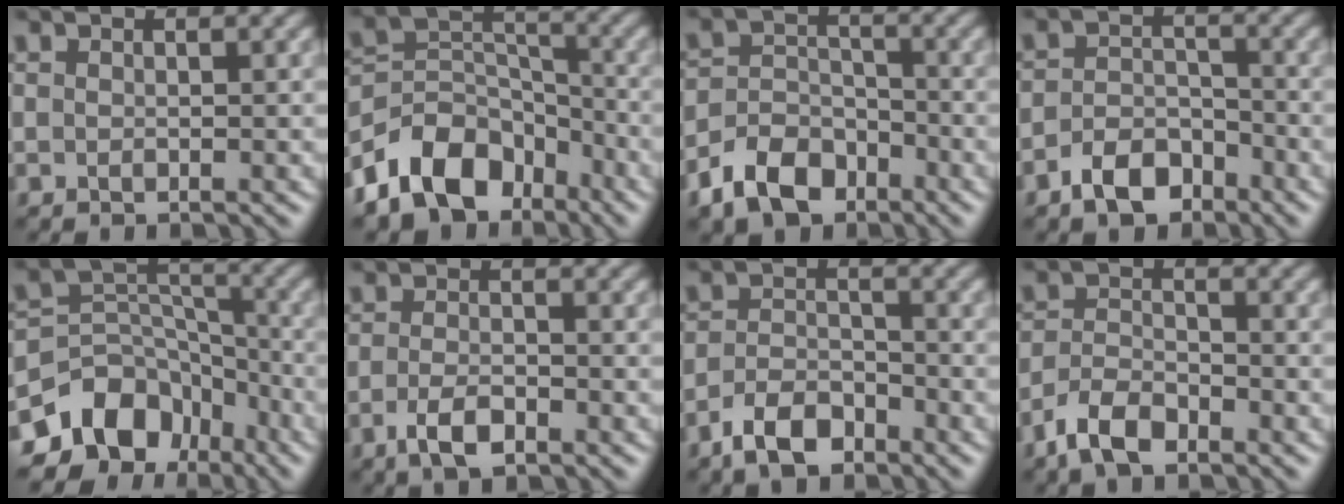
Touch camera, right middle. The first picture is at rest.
{"total": 8.6, "force": [-5.5, 5.6, 3.6], "torque": [-0.060, 0.002, -0.114]}
{"total": 5.3, "force": [-3.4, 3.4, 2.3], "torque": [-0.049, -0.001, -0.069]}
{"total": 3.7, "force": [-2.5, 2.1, 1.8], "torque": [-0.032, 0.003, -0.050]}
{"total": 9.1, "force": [-5.9, 6.2, 2.8], "torque": [-0.039, 0.016, -0.109]}
{"total": 2.8, "force": [-1.3, 1.1, 2.1], "torque": [-0.049, -0.002, -0.029]}
{"total": 4.0, "force": [-2.8, 1.9, 2.2], "torque": [-0.040, 0.001, -0.060]}
{"total": 3.7, "force": [-2.6, 1.7, 2.1], "torque": [-0.042, 0.002, -0.059]}